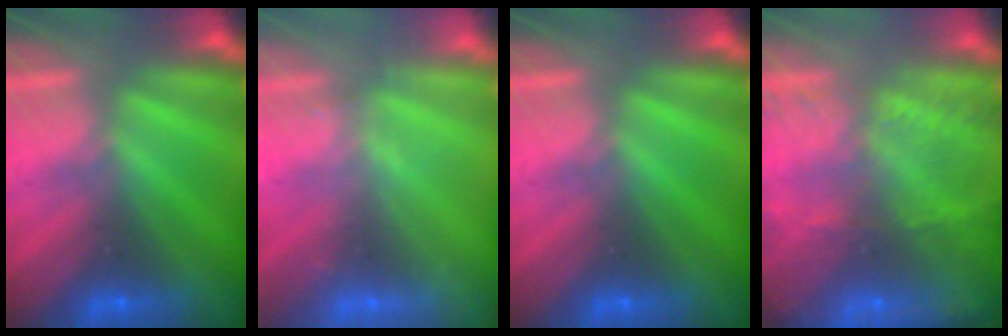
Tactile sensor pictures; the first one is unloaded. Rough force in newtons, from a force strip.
{"total": 2.2}
{"total": 0.0}
{"total": 11.8}